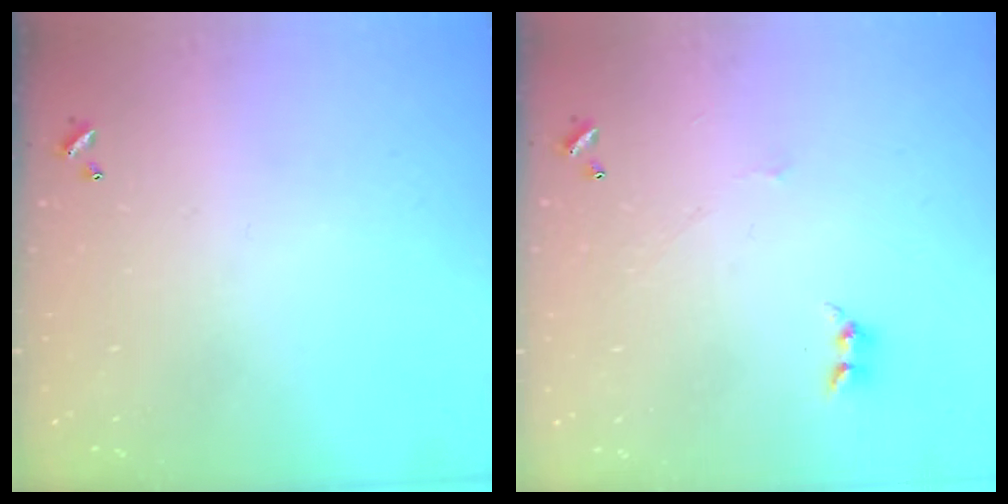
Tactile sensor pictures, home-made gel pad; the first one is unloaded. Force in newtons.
{"total": 0.9, "press": 0.8, "slide": 0.4}